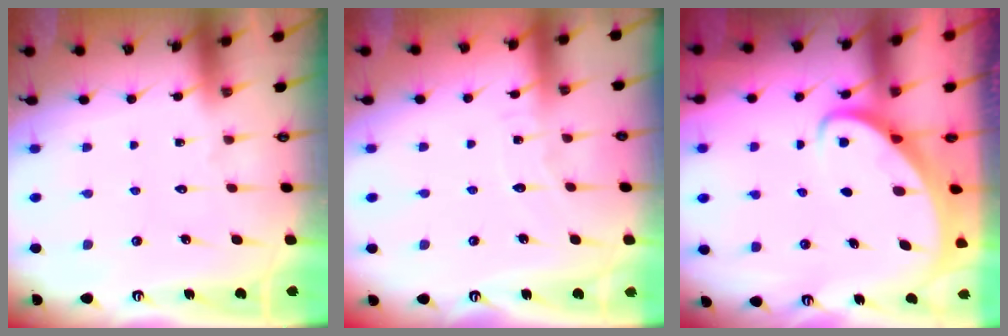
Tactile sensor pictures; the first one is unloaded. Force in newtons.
{"total": 4.2, "press": 4.2, "slide": 0.3}
{"total": 2.8, "press": 2.8, "slide": 0.4}